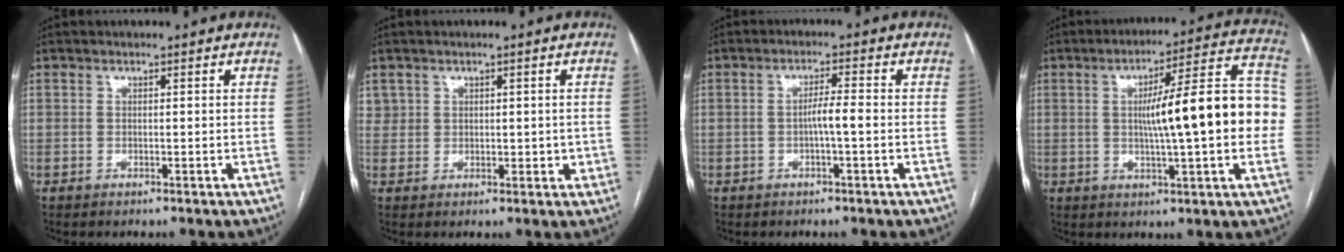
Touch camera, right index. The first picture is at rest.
{"total": 3.2, "force": [1.1, 2.8, 1.2], "torque": [-0.019, 0.008, 0.029]}
{"total": 2.9, "force": [-0.6, -0.1, 2.9], "torque": [-0.048, 0.002, -0.012]}
{"total": 17.1, "force": [0.0, 2.1, 16.9], "torque": [-0.234, 0.037, -0.002]}